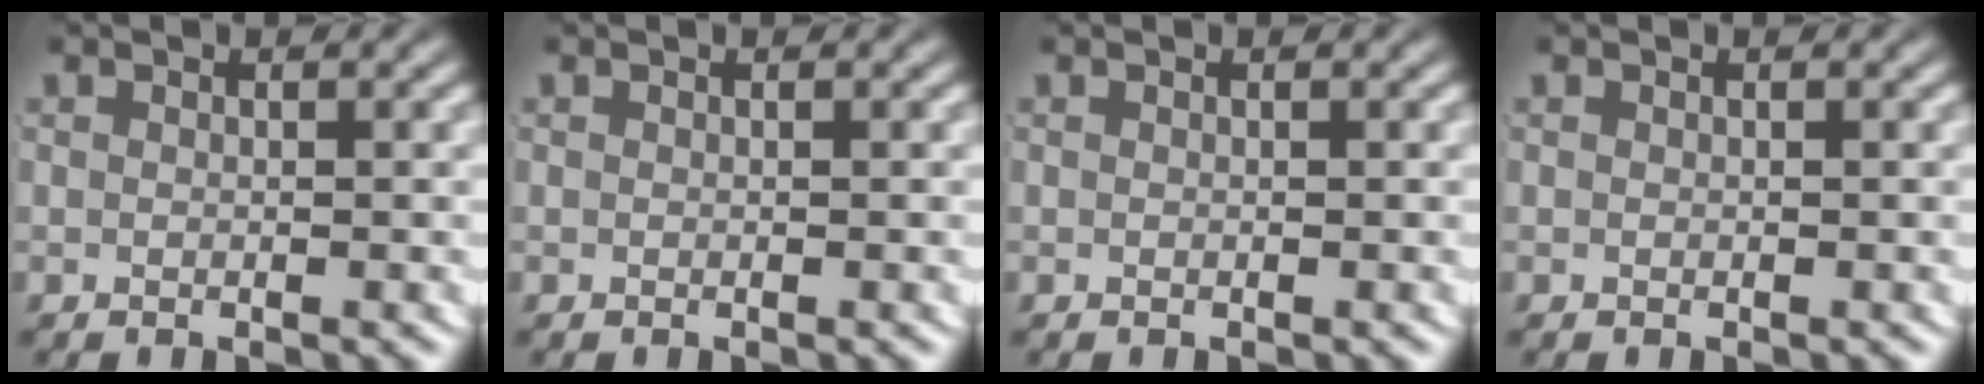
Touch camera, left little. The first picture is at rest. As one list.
[{"total": 0.0}, {"total": 0.0}, {"total": 0.0}]